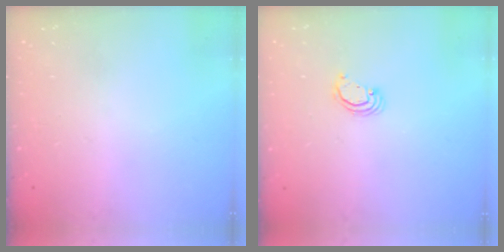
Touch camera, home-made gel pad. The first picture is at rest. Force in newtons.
{"total": 2.2, "press": 2.2, "slide": 0.2}